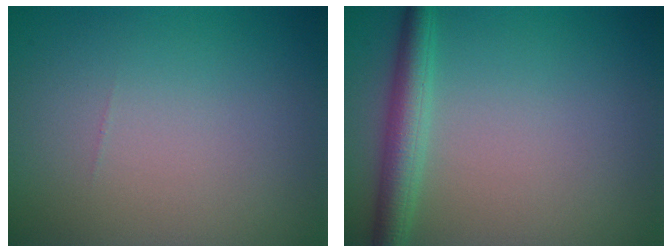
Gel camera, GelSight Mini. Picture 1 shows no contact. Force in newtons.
{"total": 3.4, "press": 3.4, "slide": 0.1}